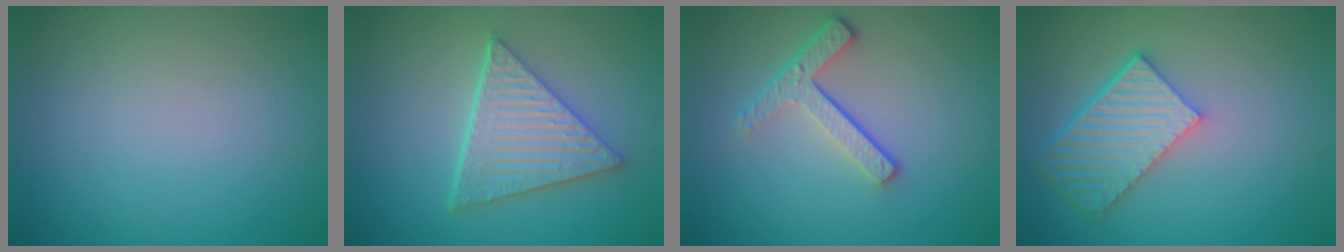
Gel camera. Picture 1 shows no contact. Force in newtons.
{"total": 5.5, "press": 4.5, "slide": 3.2}
{"total": 3.6, "press": 2.6, "slide": 2.5}
{"total": 5.9, "press": 4.3, "slide": 4.0}